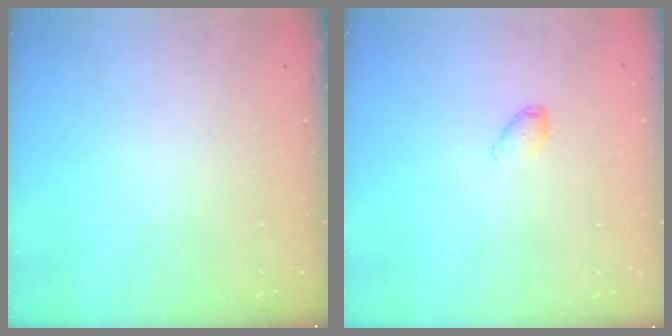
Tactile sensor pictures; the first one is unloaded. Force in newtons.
{"total": 4.4, "press": 4.4, "slide": 0.7}